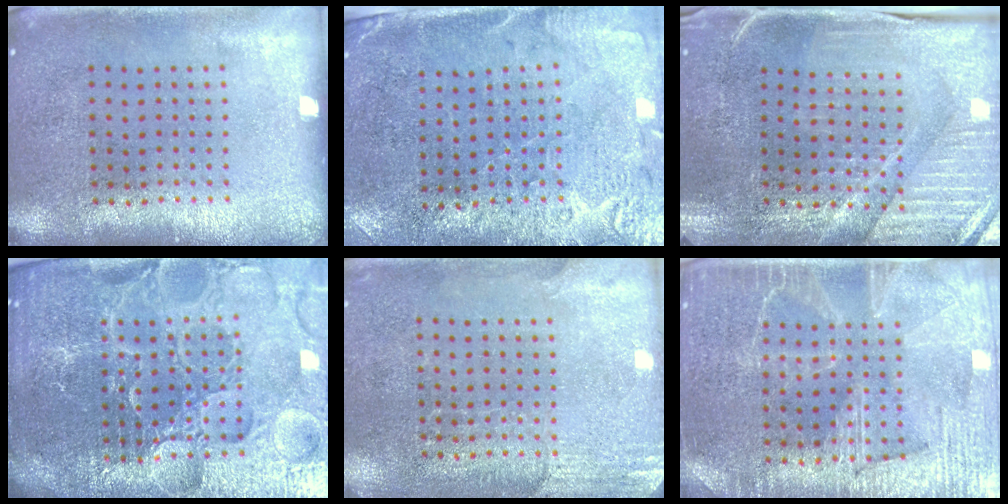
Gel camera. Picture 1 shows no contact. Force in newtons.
{"total": 2.9, "press": 2.6, "slide": 1.2}
{"total": 3.8, "press": 3.8, "slide": 0.5}
{"total": 6.1, "press": 5.5, "slide": 2.6}
{"total": 2.8, "press": 2.5, "slide": 1.3}
{"total": 4.0, "press": 3.6, "slide": 1.6}